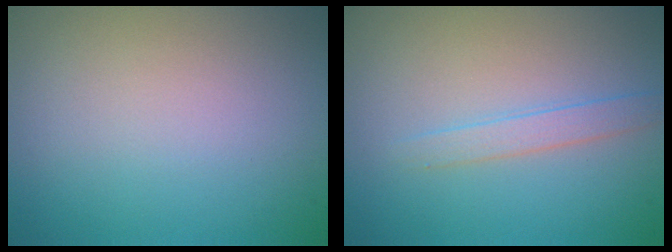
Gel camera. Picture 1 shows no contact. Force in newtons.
{"total": 1.5, "press": 1.5, "slide": 0.0}